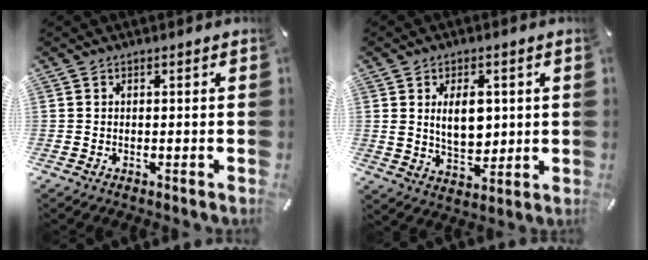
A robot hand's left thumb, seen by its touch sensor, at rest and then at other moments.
{"total": 9.0, "force": [1.7, 5.7, 6.7], "torque": [-0.112, -0.001, 0.027]}